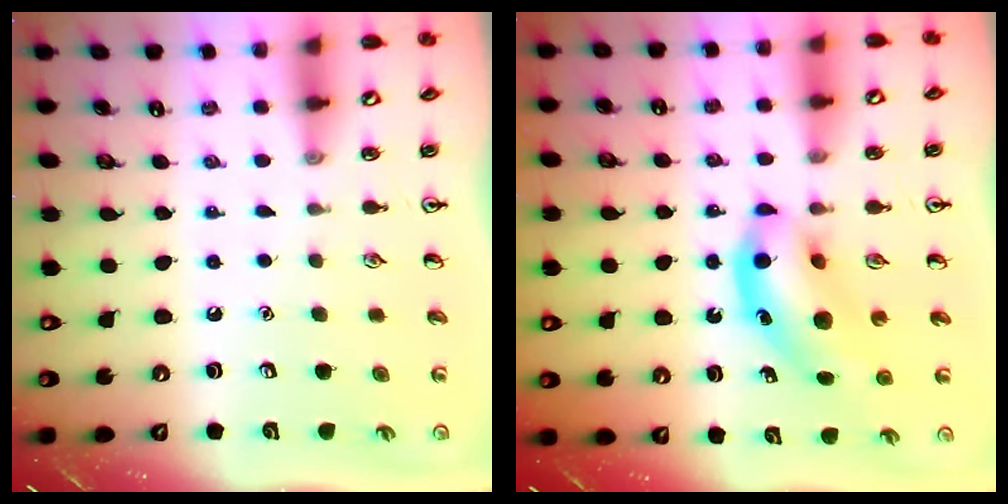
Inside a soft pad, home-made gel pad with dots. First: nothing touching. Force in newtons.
{"total": 10.7, "press": 10.2, "slide": 3.1}